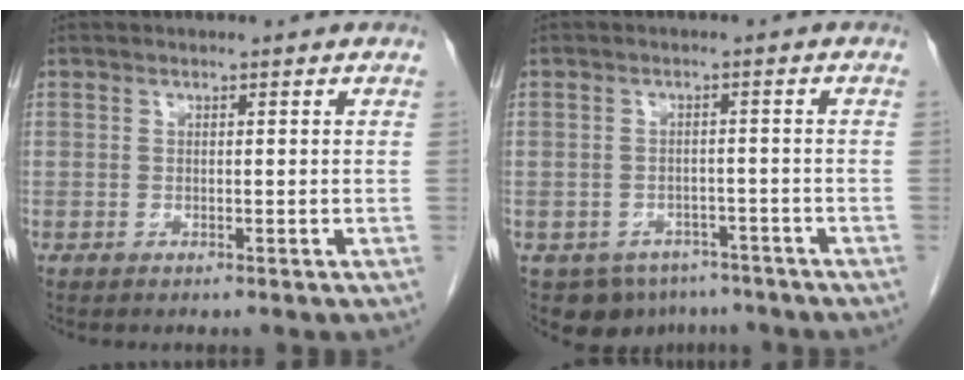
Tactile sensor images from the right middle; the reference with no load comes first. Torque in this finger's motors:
{"motor_torque": [0.02, -0.01, -0.06, 0.00]}